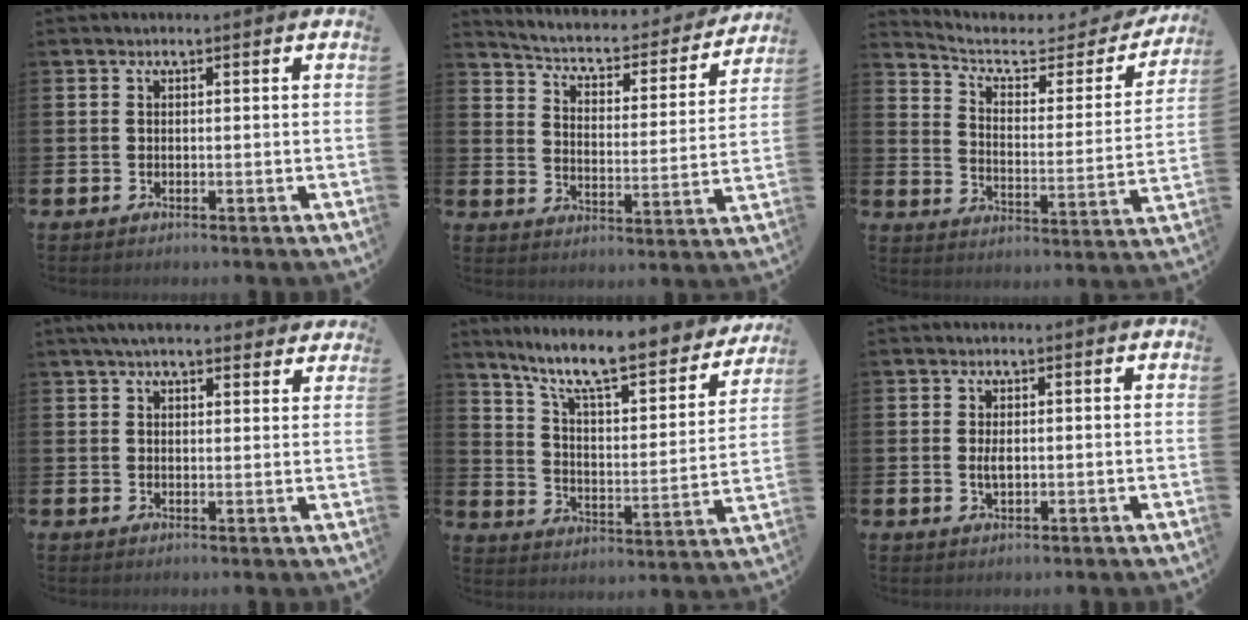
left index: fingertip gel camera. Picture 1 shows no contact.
{"total": 4.8, "force": [4.3, 1.5, 1.5], "torque": [-0.048, -0.039, 0.062]}
{"total": 7.0, "force": [5.8, 2.7, 2.8], "torque": [-0.078, -0.039, 0.092]}
{"total": 4.4, "force": [4.0, 1.2, 1.6], "torque": [-0.038, -0.008, 0.073]}
{"total": 10.5, "force": [9.0, 2.0, 5.0], "torque": [-0.122, -0.065, 0.149]}
{"total": 1.7, "force": [0.1, 0.8, 1.5], "torque": [-0.024, 0.001, 0.000]}